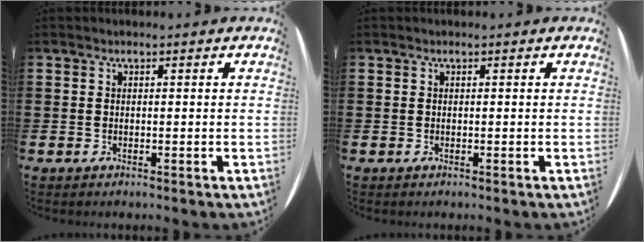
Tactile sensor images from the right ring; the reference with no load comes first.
{"total": 0.0}